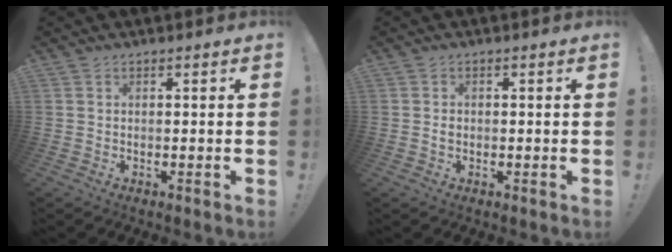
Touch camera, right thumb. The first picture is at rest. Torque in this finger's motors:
{"motor_torque": [-0.11, 0.01, 0.05, -0.07, 0.00]}